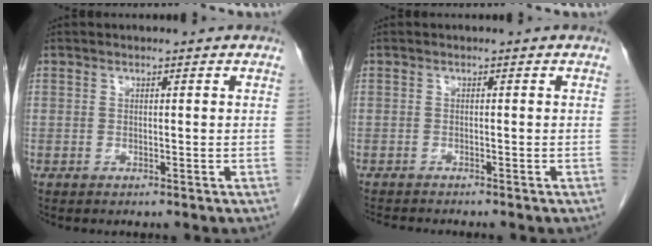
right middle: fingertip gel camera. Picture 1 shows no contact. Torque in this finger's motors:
{"motor_torque": [0.01, 0.00, 0.00, 0.00]}